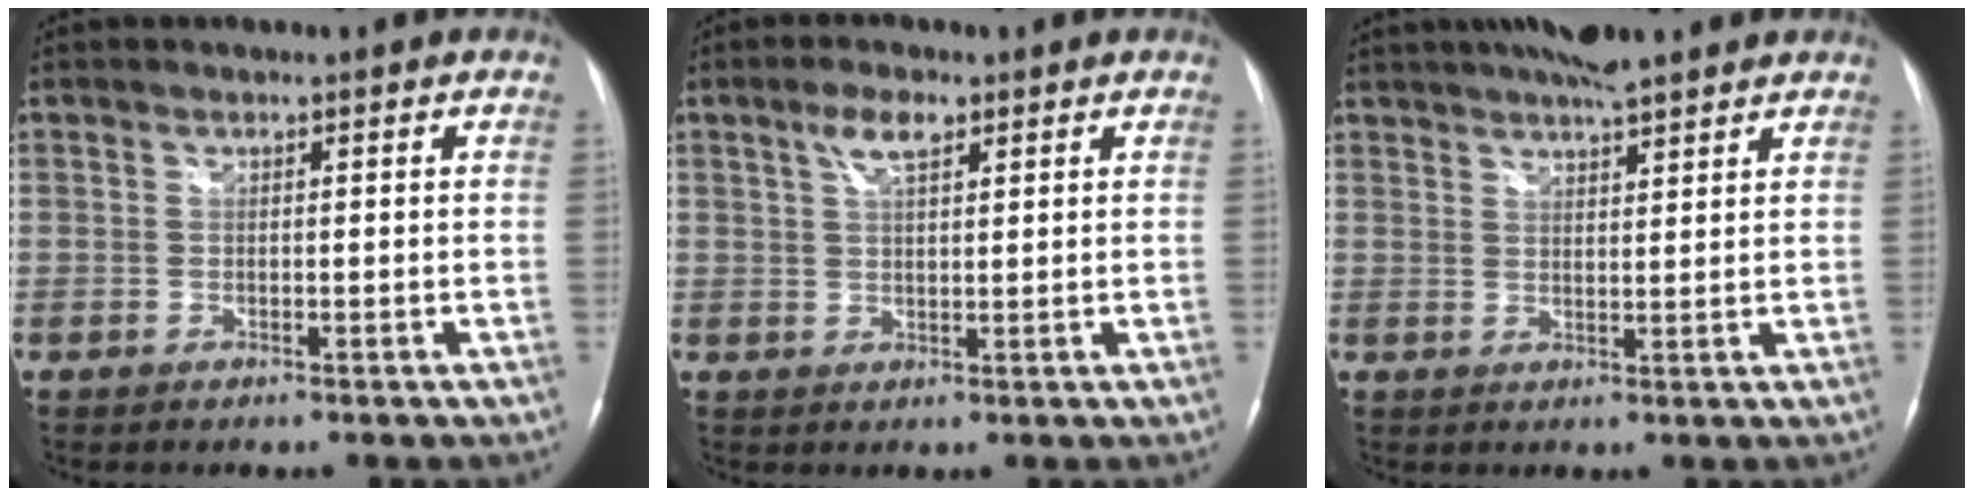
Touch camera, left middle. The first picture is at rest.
{"total": 4.0, "force": [2.3, 1.3, 3.0], "torque": [-0.063, 0.008, 0.044]}
{"total": 9.9, "force": [8.2, 1.5, 5.3], "torque": [-0.087, 0.028, 0.125]}